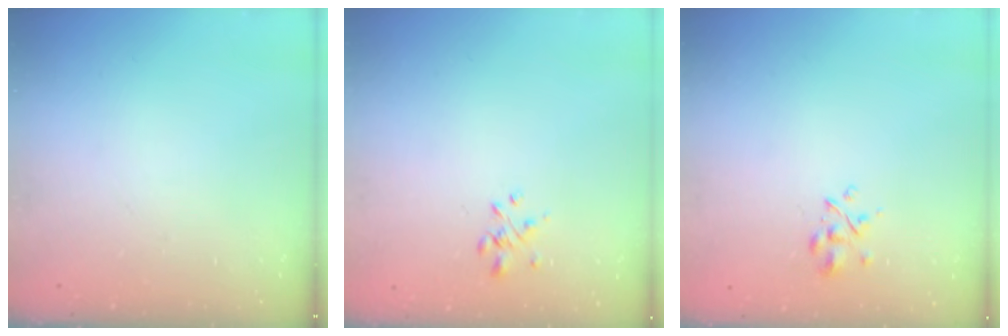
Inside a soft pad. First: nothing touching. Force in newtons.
{"total": 1.9, "press": 1.8, "slide": 0.6}
{"total": 2.6, "press": 2.4, "slide": 1.0}